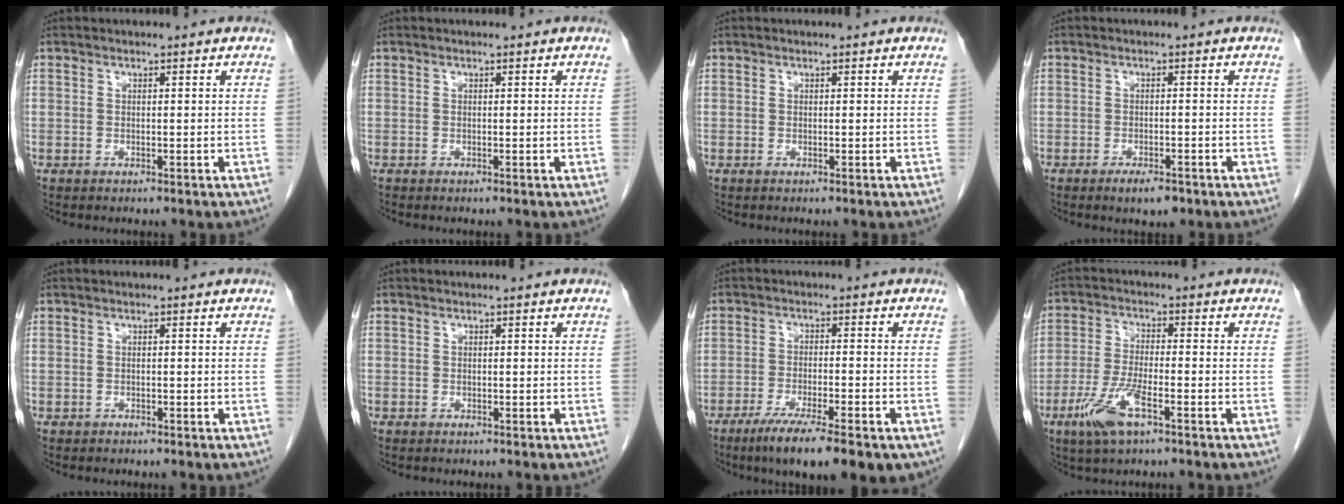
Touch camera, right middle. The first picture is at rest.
{"total": 0.0}
{"total": 0.0}
{"total": 3.2, "force": [-2.2, 1.1, 2.2], "torque": [-0.038, -0.002, -0.030]}
{"total": 0.7, "force": [-0.6, 0.4, 0.1], "torque": [-0.014, 0.001, -0.010]}
{"total": 0.5, "force": [-0.4, 0.4, 0.0], "torque": [-0.006, 0.003, -0.008]}
{"total": 13.6, "force": [-9.0, 2.6, 9.9], "torque": [-0.128, -0.021, -0.137]}
{"total": 7.4, "force": [-4.0, 1.6, 6.0], "torque": [-0.132, -0.010, -0.074]}